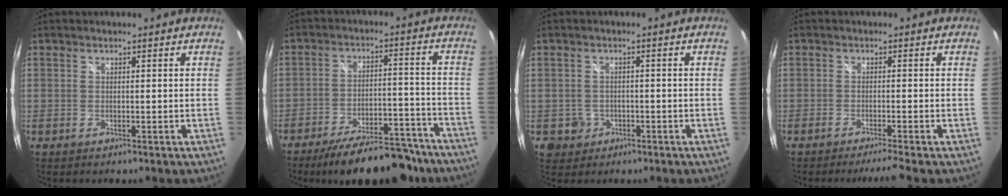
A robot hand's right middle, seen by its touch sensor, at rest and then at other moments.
{"total": 17.9, "force": [-15.1, 5.1, 8.2], "torque": [-0.133, 0.005, -0.202]}
{"total": 3.6, "force": [-1.1, 3.4, 0.5], "torque": [-0.021, 0.003, -0.012]}
{"total": 3.8, "force": [-3.3, -1.2, 1.5], "torque": [-0.029, -0.008, -0.056]}